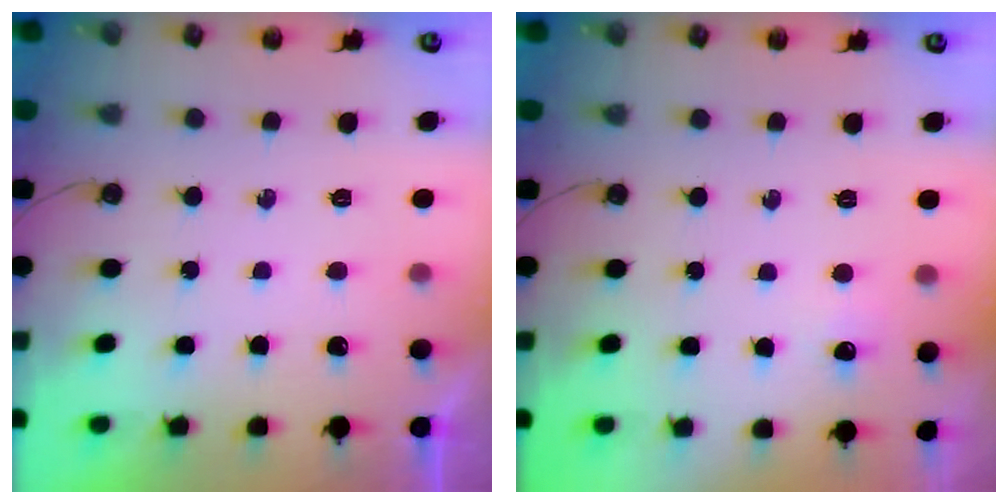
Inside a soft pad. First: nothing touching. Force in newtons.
{"total": 4.4, "press": 4.4, "slide": 0.6}